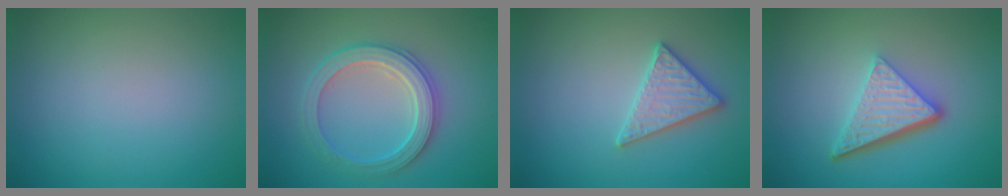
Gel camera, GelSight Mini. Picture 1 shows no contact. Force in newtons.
{"total": 4.8, "press": 4.8, "slide": 0.7}
{"total": 3.0, "press": 3.0, "slide": 0.2}
{"total": 5.4, "press": 3.6, "slide": 4.0}